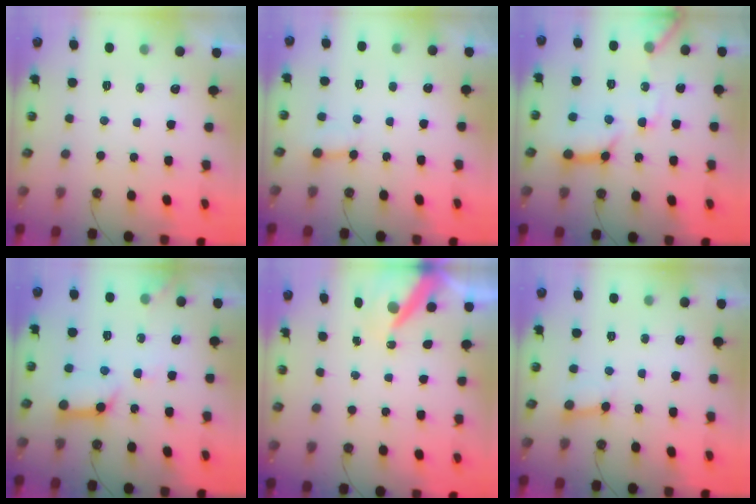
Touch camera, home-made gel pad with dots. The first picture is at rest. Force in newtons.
{"total": 2.7, "press": 2.6, "slide": 0.6}
{"total": 16.1, "press": 16.0, "slide": 1.8}
{"total": 11.4, "press": 11.4, "slide": 1.2}
{"total": 8.8, "press": 8.7, "slide": 0.9}
{"total": 5.0, "press": 5.0, "slide": 0.5}